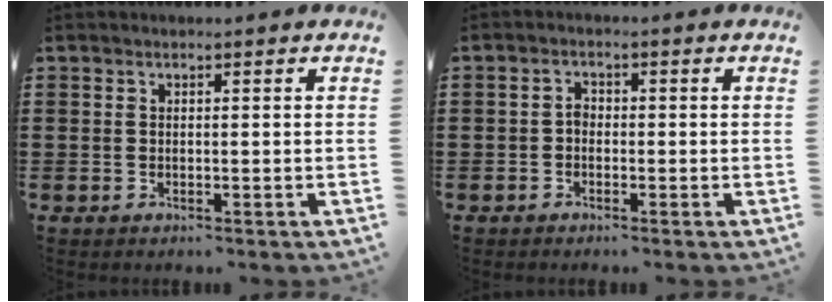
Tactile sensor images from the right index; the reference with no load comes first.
{"total": 1.5, "force": [-0.5, 1.0, 0.9], "torque": [-0.020, 0.003, -0.012]}